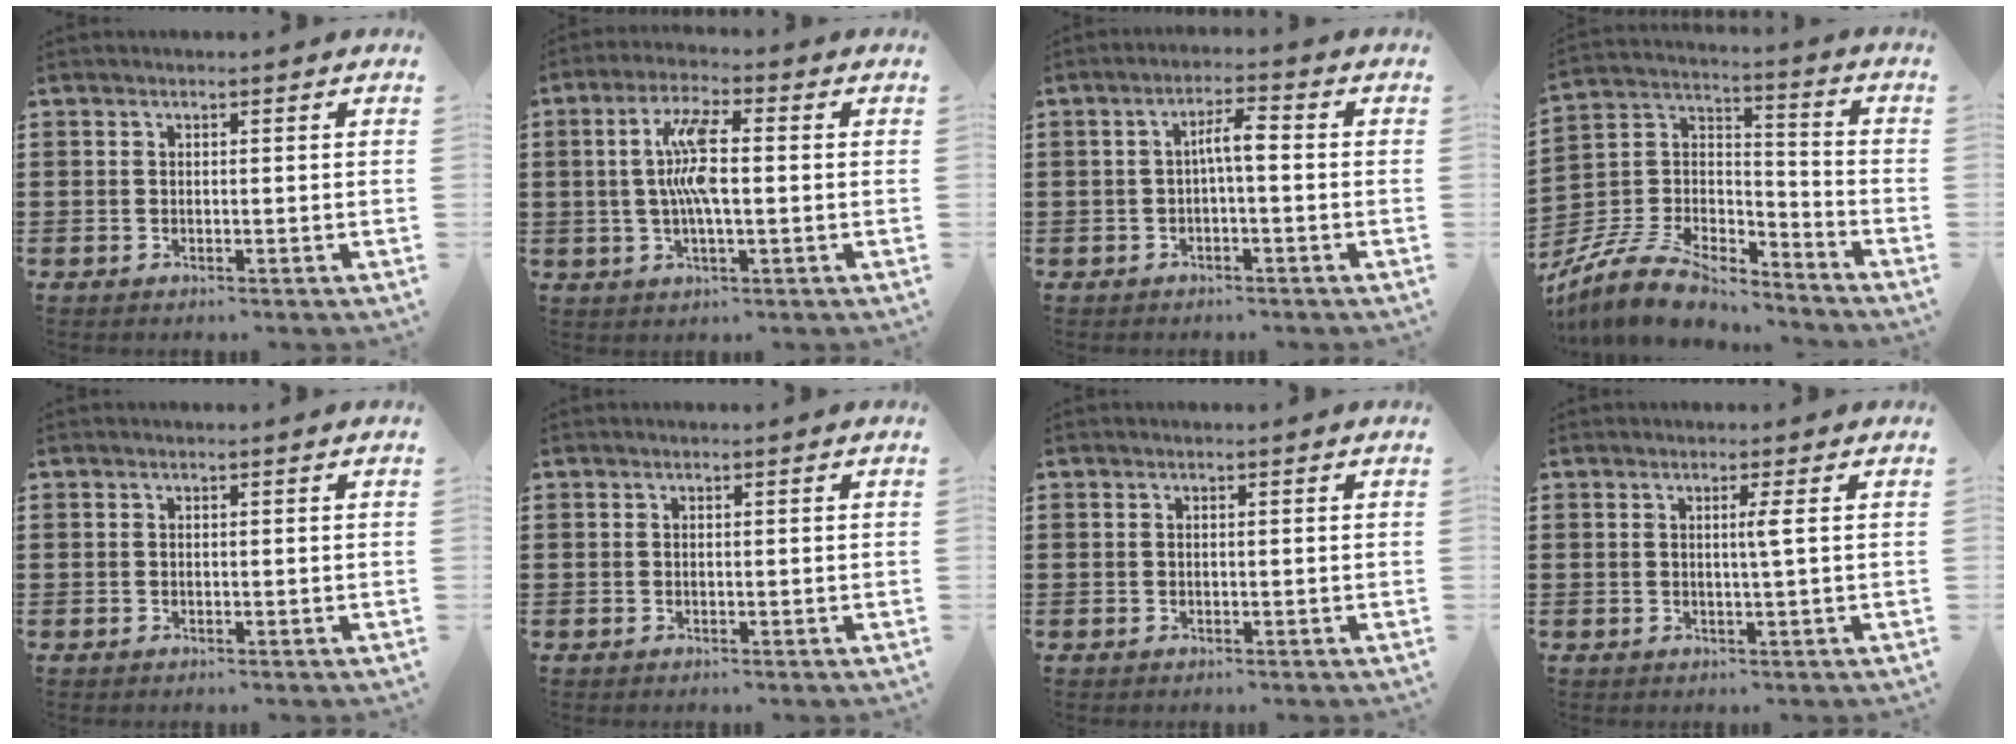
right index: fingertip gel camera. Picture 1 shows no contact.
{"total": 7.9, "force": [0.2, 2.0, 7.7], "torque": [-0.162, 0.002, -0.006]}
{"total": 3.9, "force": [-0.4, 0.8, 3.8], "torque": [-0.071, 0.009, -0.011]}
{"total": 10.2, "force": [-9.0, 2.6, 4.1], "torque": [-0.098, 0.012, -0.183]}
{"total": 0.0}
{"total": 0.0}
{"total": 0.0}
{"total": 1.8, "force": [0.3, -0.6, 1.7], "torque": [-0.031, -0.007, 0.002]}